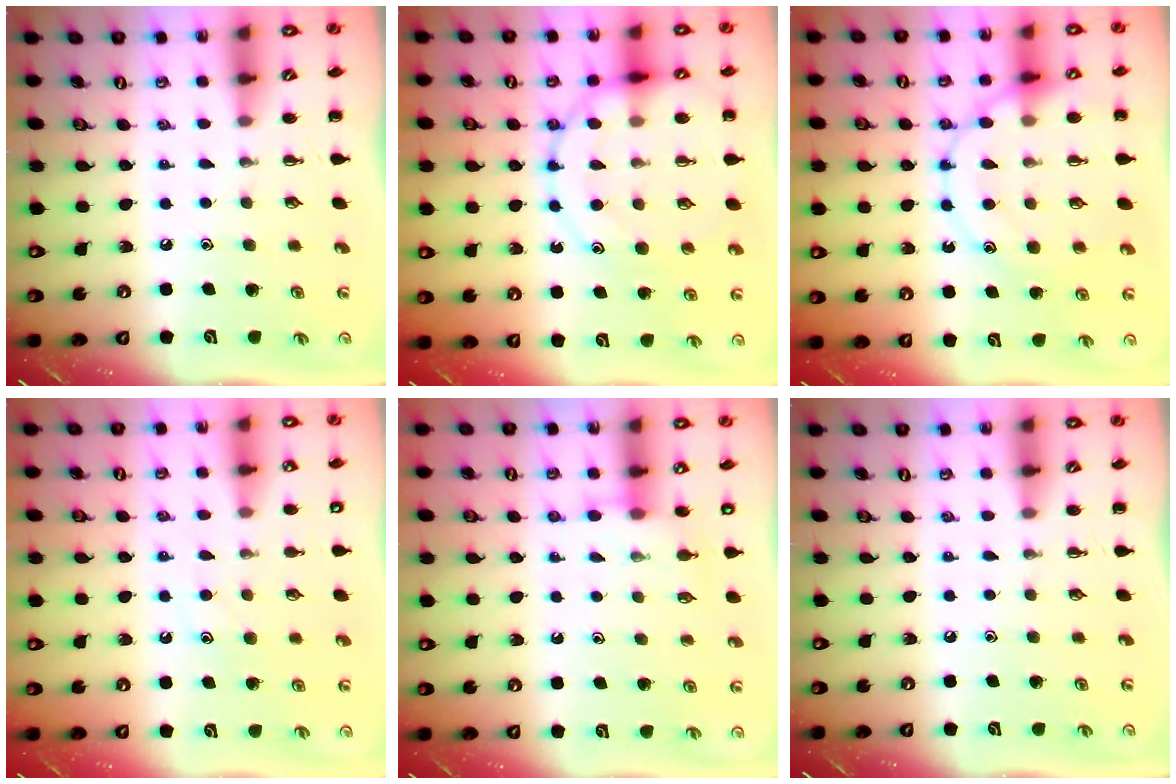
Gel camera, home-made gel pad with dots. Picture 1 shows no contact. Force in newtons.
{"total": 15.9, "press": 15.8, "slide": 1.8}
{"total": 16.8, "press": 16.7, "slide": 1.6}
{"total": 8.3, "press": 8.3, "slide": 1.1}
{"total": 7.2, "press": 7.2, "slide": 0.4}
{"total": 0.0}